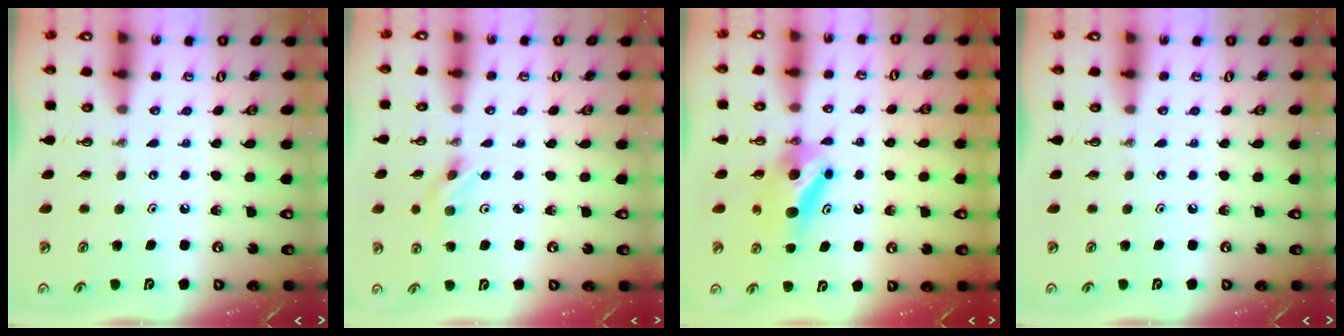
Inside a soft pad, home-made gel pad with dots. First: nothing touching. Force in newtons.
{"total": 2.3, "press": 2.1, "slide": 0.8}
{"total": 6.8, "press": 6.3, "slide": 2.5}
{"total": 0.0}